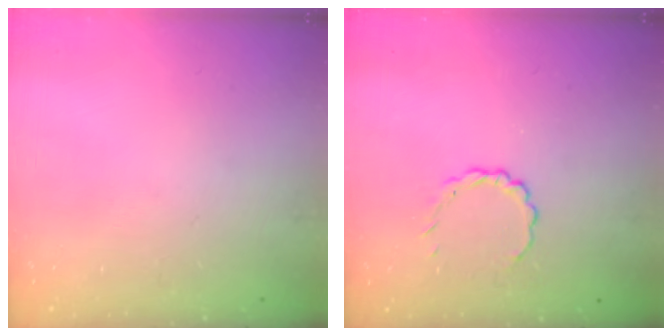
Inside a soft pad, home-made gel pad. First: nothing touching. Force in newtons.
{"total": 2.8, "press": 2.6, "slide": 1.1}